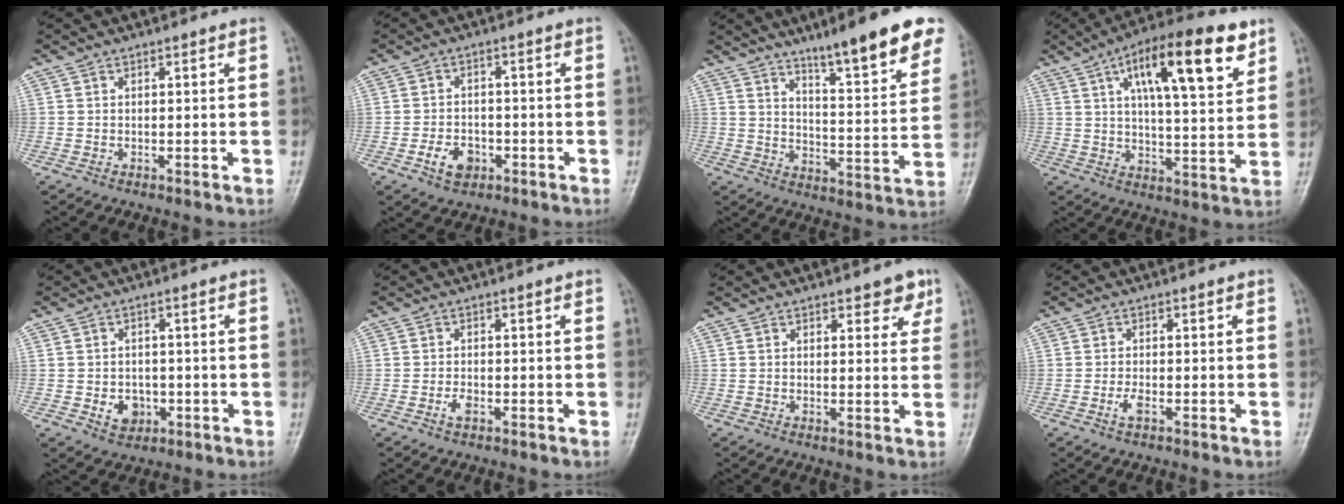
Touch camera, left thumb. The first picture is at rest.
{"total": 5.2, "force": [-2.3, 3.6, 2.9], "torque": [-0.040, 0.015, -0.037]}
{"total": 16.7, "force": [11.1, 2.6, 12.2], "torque": [-0.144, -0.058, 0.166]}
{"total": 18.7, "force": [8.8, 5.8, 15.5], "torque": [-0.218, -0.018, 0.135]}
{"total": 4.6, "force": [-1.3, 3.7, 2.4], "torque": [-0.018, 0.006, -0.013]}
{"total": 1.9, "force": [-0.9, 1.0, 1.4], "torque": [-0.029, 0.003, -0.018]}
{"total": 4.5, "force": [2.7, 2.1, 2.9], "torque": [-0.012, -0.012, 0.030]}
{"total": 1.9, "force": [-0.8, 0.7, 1.5], "torque": [-0.035, 0.002, -0.018]}